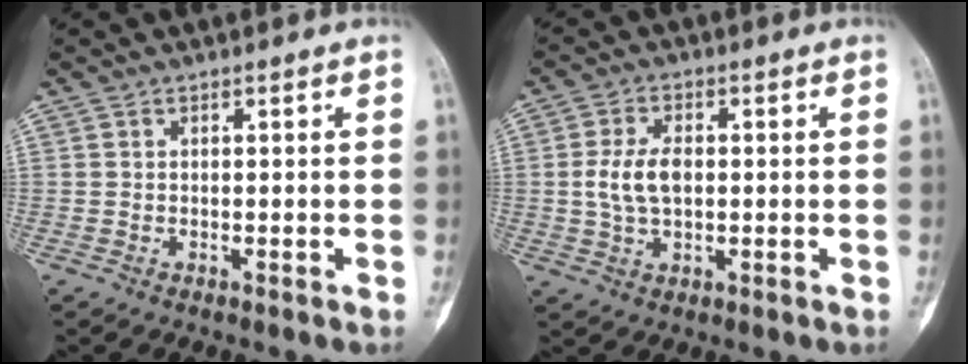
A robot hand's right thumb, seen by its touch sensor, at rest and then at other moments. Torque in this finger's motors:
{"motor_torque": [0.07, 0.07, 0.27, -0.05, 0.13]}